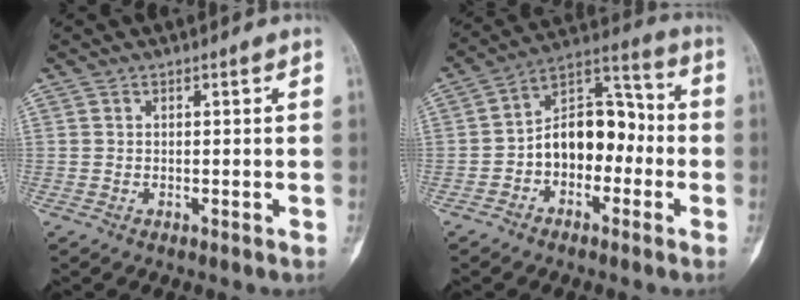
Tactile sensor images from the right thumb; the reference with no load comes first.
{"total": 12.7, "force": [-2.5, 8.5, 9.1], "torque": [-0.111, 0.054, -0.055]}